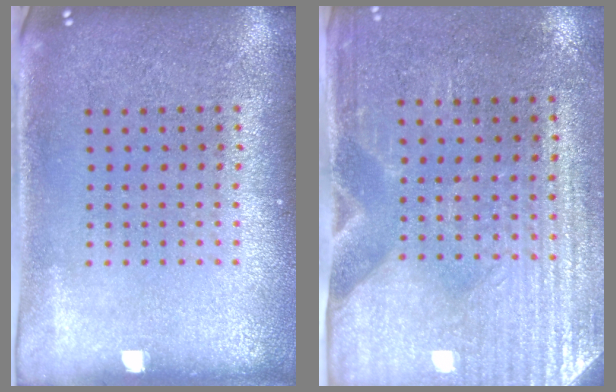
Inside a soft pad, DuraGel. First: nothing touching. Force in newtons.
{"total": 3.0, "press": 2.7, "slide": 1.4}